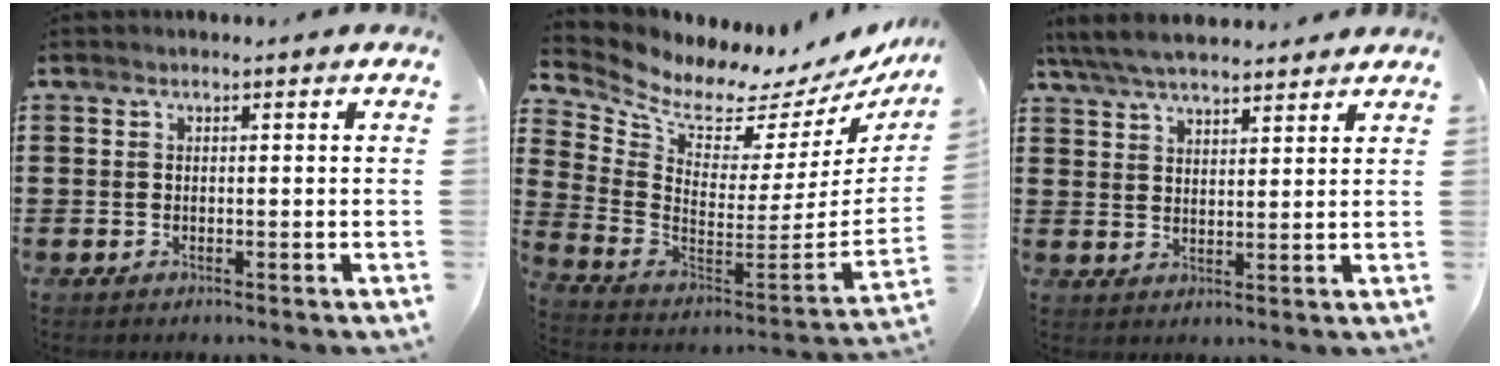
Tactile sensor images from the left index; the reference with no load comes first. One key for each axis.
{"total": 4.4, "fx": 4.0, "fy": 1.4, "fz": 1.3, "tx": -0.060, "ty": -0.060, "tz": 0.061}
{"total": 5.7, "fx": 5.2, "fy": 1.1, "fz": 1.9, "tx": -0.055, "ty": -0.013, "tz": 0.097}